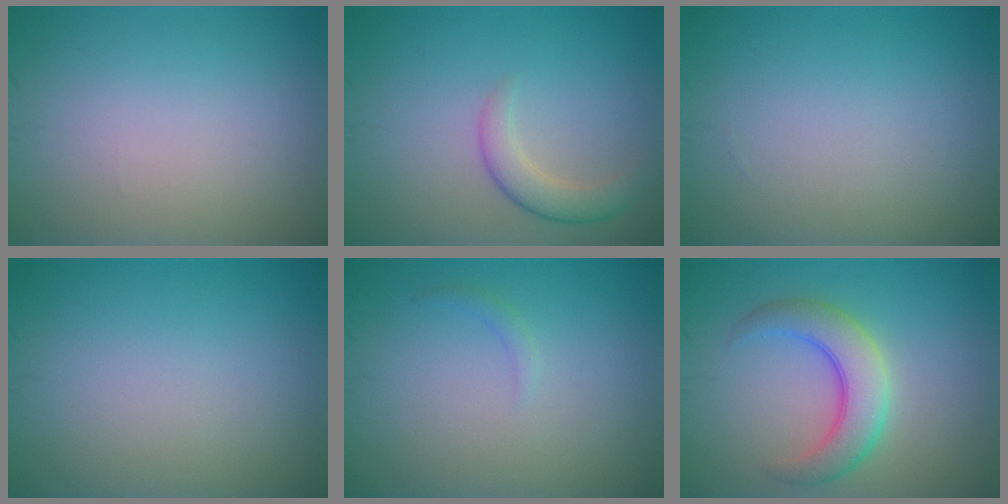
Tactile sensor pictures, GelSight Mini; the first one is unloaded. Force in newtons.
{"total": 2.6, "press": 2.6, "slide": 0.1}
{"total": 0.0}
{"total": 0.0}
{"total": 0.7, "press": 0.7, "slide": 0.1}
{"total": 5.0, "press": 5.0, "slide": 0.1}